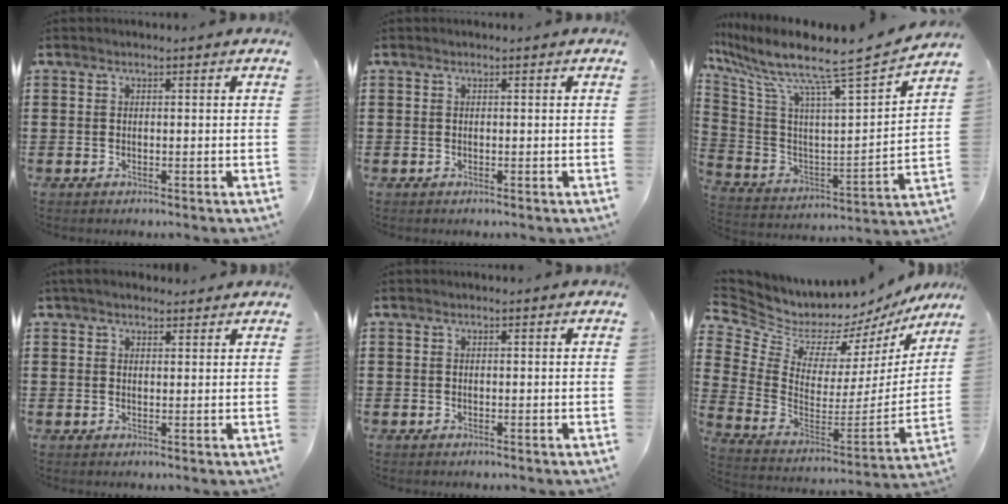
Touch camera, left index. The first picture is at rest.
{"total": 0.0}
{"total": 9.4, "force": [7.9, 0.0, 5.1], "torque": [-0.128, -0.074, 0.118]}
{"total": 2.5, "force": [2.2, 0.8, 0.9], "torque": [-0.022, 0.005, 0.043]}
{"total": 0.0}
{"total": 6.4, "force": [6.0, 2.1, -0.3], "torque": [-0.044, -0.064, 0.103]}